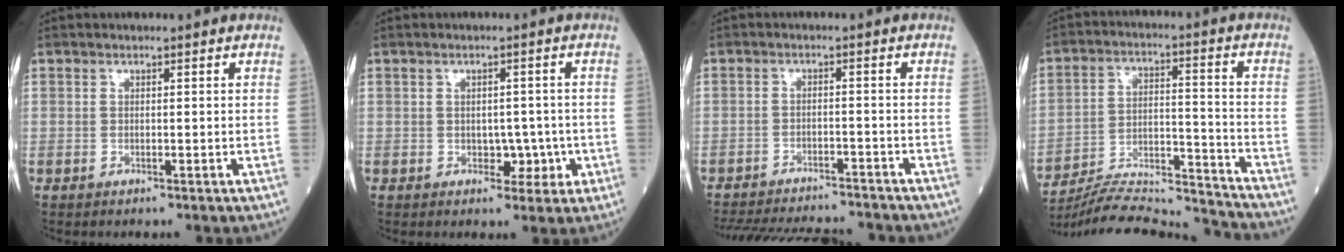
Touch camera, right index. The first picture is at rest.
{"total": 3.4, "force": [-0.8, 2.5, 2.2], "torque": [-0.015, 0.007, -0.006]}
{"total": 16.3, "force": [-14.9, 3.2, 5.8], "torque": [-0.133, -0.014, -0.208]}
{"total": 18.3, "force": [-17.9, 0.1, 3.7], "torque": [-0.077, 0.016, -0.281]}